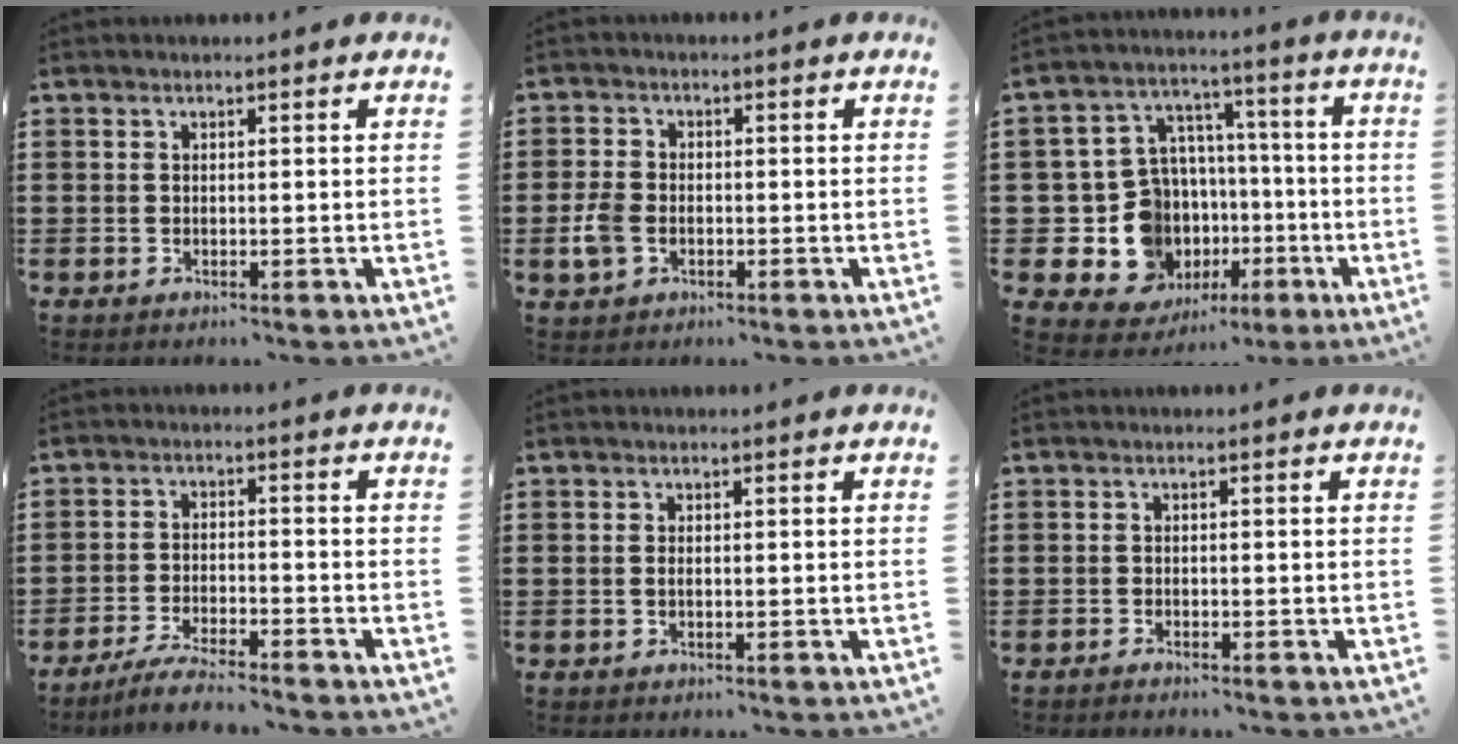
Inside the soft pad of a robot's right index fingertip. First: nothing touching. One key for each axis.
{"total": 3.9, "fx": -1.3, "fy": 2.7, "fz": 2.5, "tx": -0.074, "ty": -0.005, "tz": -0.030}
{"total": 12.3, "fx": -2.3, "fy": 11.1, "fz": 4.8, "tx": -0.129, "ty": -0.006, "tz": -0.027}
{"total": 4.5, "fx": -4.3, "fy": -0.2, "fz": 1.5, "tx": -0.040, "ty": -0.009, "tz": -0.086}
{"total": 0.5, "fx": -0.1, "fy": 0.1, "fz": 0.5, "tx": -0.011, "ty": -0.005, "tz": 0.000}
{"total": 0.8, "fx": -0.8, "fy": 0.0, "fz": 0.0, "tx": -0.003, "ty": 0.000, "tz": -0.017}